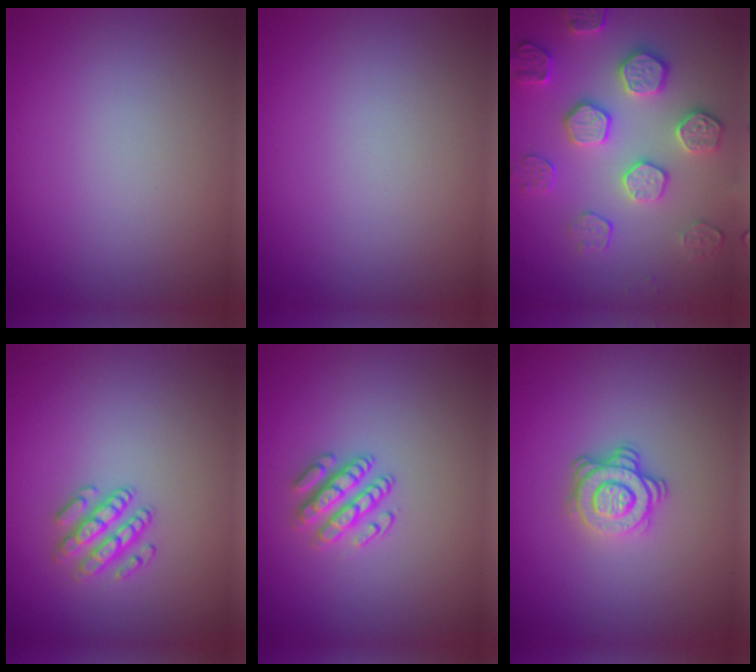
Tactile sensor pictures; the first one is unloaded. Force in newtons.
{"total": 0.0}
{"total": 4.5, "press": 4.2, "slide": 1.7}
{"total": 2.5, "press": 2.4, "slide": 0.6}
{"total": 2.7, "press": 2.5, "slide": 1.2}
{"total": 3.4, "press": 2.7, "slide": 2.1}